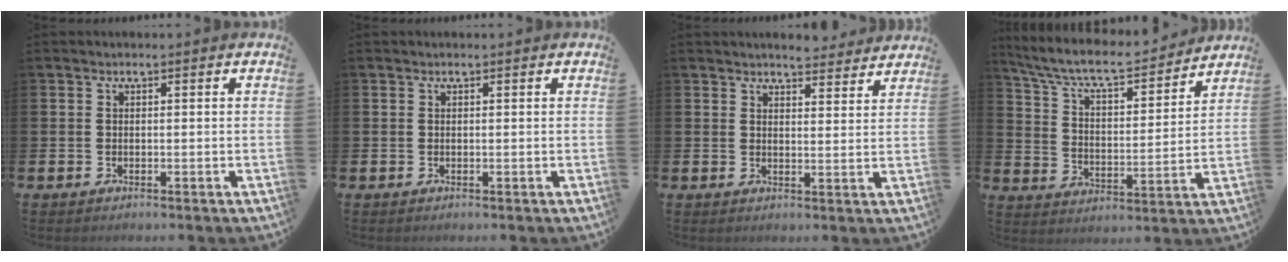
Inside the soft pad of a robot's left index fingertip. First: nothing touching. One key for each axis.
{"total": 0.0}
{"total": 4.3, "fx": 4.3, "fy": 0.4, "fz": 0.1, "tx": -0.002, "ty": -0.026, "tz": 0.078}
{"total": 8.3, "fx": 7.6, "fy": 1.9, "fz": 2.9, "tx": -0.088, "ty": -0.053, "tz": 0.127}